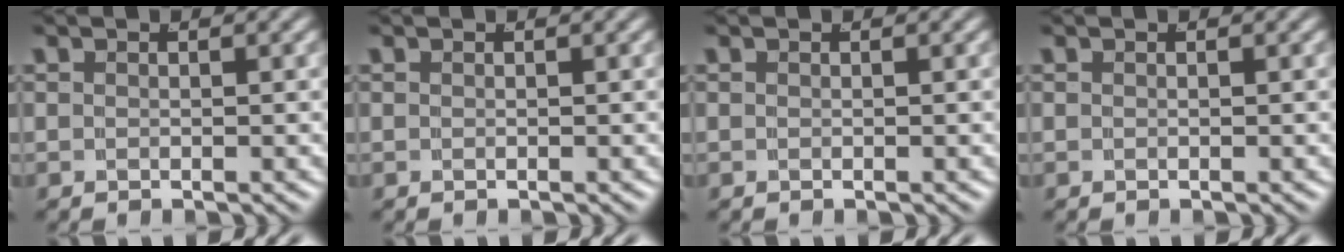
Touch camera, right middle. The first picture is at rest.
{"total": 0.0}
{"total": 0.0}
{"total": 0.0}